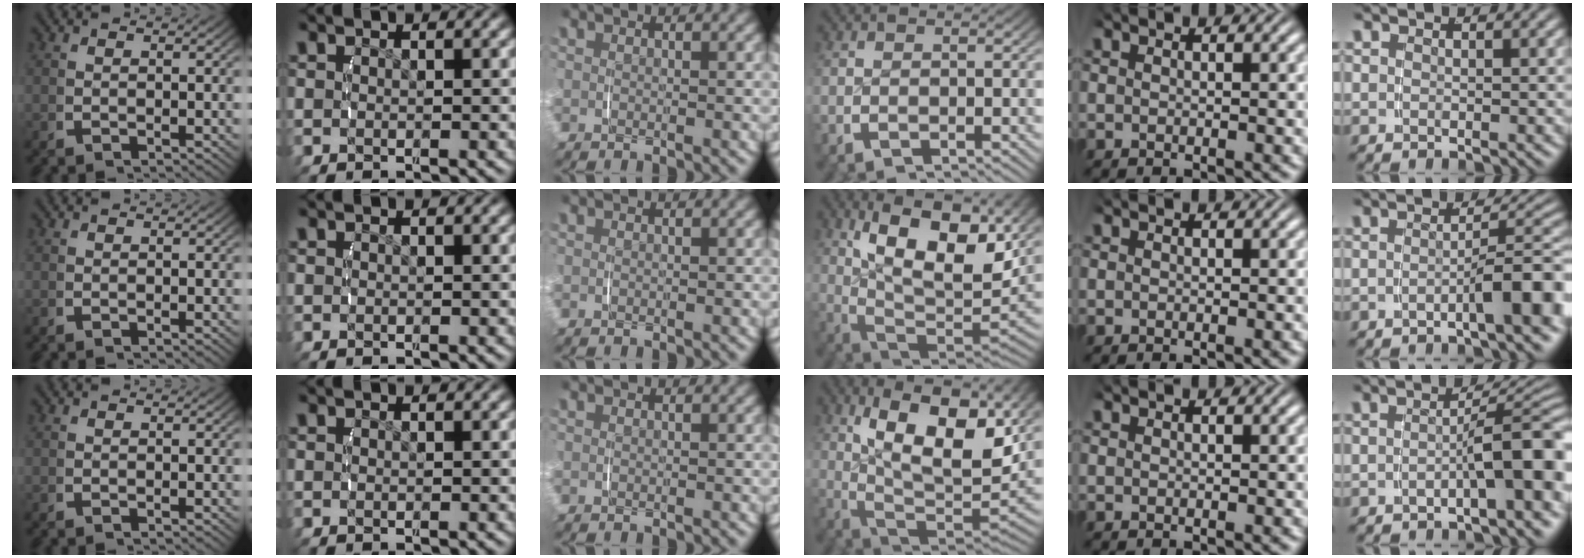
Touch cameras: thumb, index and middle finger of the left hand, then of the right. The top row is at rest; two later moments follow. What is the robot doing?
{"motion": "lift_and_place", "object": "phone"}